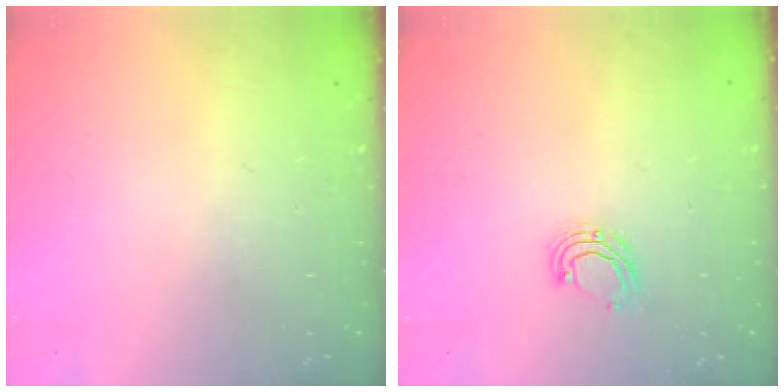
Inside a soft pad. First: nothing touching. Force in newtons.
{"total": 5.6, "press": 5.6, "slide": 1.0}